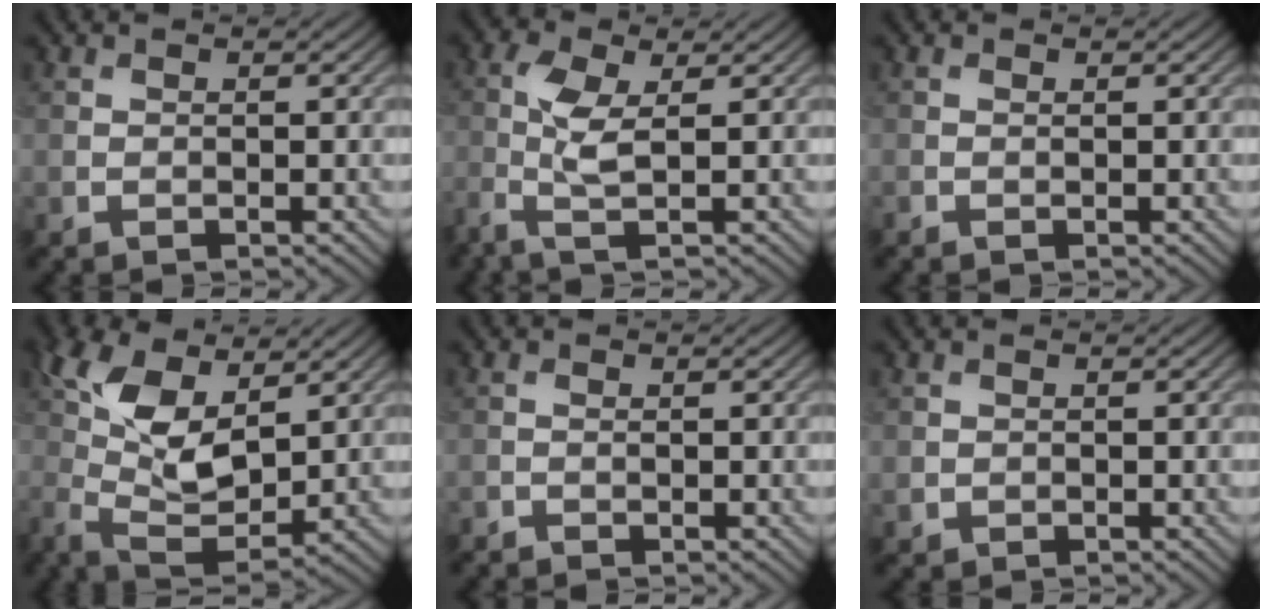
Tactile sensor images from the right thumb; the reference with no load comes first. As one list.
[{"total": 4.3, "force": [-0.5, 1.0, 4.1], "torque": [-0.105, 0.001, -0.018]}, {"total": 0.0}, {"total": 9.7, "force": [3.0, 4.8, 7.8], "torque": [-0.184, 0.005, 0.052]}, {"total": 0.6, "force": [-0.5, 0.3, 0.3], "torque": [-0.007, 0.000, -0.010]}, {"total": 1.0, "force": [-0.1, 0.9, 0.1], "torque": [-0.003, -0.008, -0.003]}]